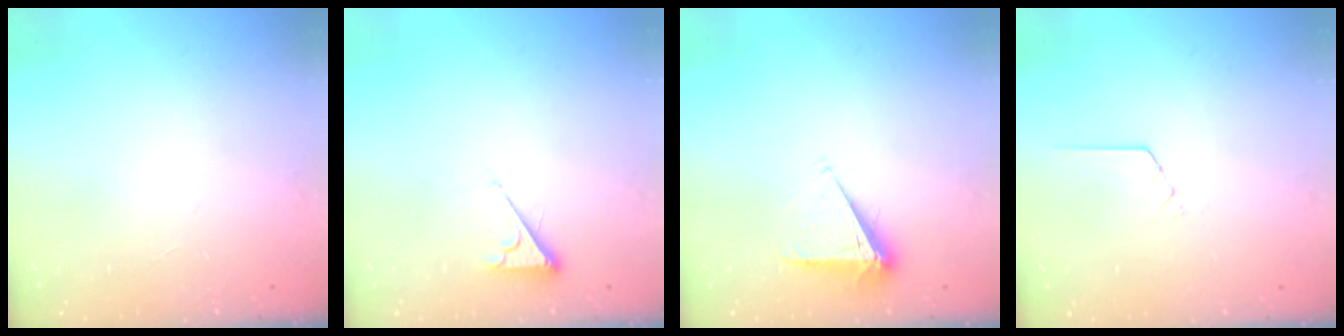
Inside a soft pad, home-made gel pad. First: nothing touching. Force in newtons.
{"total": 3.0, "press": 2.9, "slide": 0.4}
{"total": 5.7, "press": 5.7, "slide": 0.5}
{"total": 0.6, "press": 0.5, "slide": 0.2}